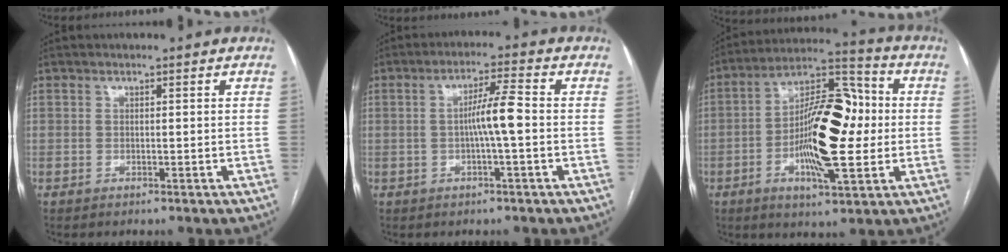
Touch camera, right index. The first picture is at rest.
{"total": 5.7, "force": [-0.5, 0.0, 5.6], "torque": [-0.101, 0.009, -0.010]}
{"total": 16.7, "force": [-1.5, 5.2, 15.8], "torque": [-0.273, 0.023, -0.026]}